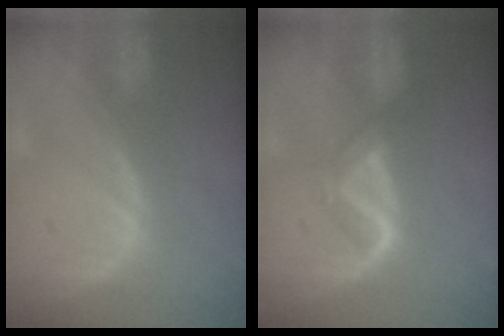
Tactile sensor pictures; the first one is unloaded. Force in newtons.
{"total": 3.5, "press": 3.4, "slide": 0.6}